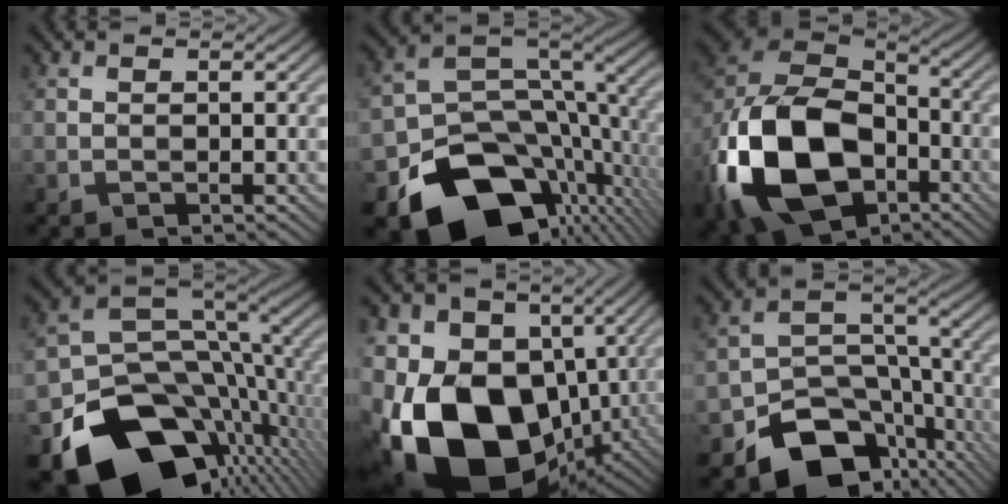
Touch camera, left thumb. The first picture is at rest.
{"total": 16.4, "force": [-7.8, 11.3, 9.1], "torque": [-0.171, -0.039, -0.118]}
{"total": 19.5, "force": [-6.7, 13.4, 12.5], "torque": [-0.301, -0.032, -0.130]}
{"total": 18.0, "force": [-7.6, 12.3, 10.8], "torque": [-0.219, -0.057, -0.101]}
{"total": 20.0, "force": [-4.9, 14.0, 13.5], "torque": [-0.284, -0.018, -0.082]}
{"total": 12.7, "force": [-7.9, 8.2, 5.7], "torque": [-0.094, -0.027, -0.126]}